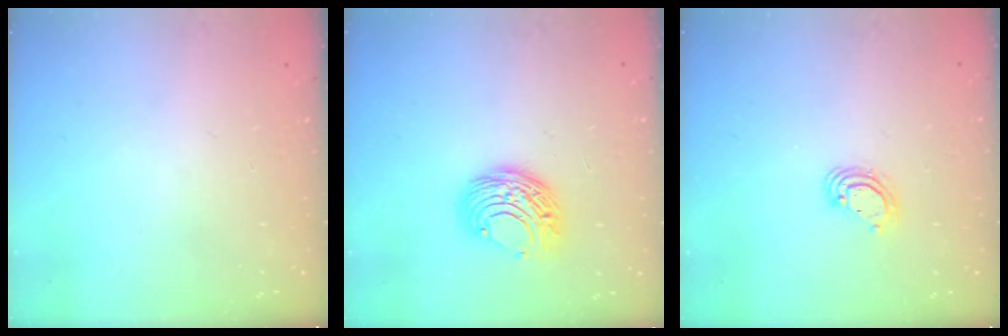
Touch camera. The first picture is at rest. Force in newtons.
{"total": 8.9, "press": 8.9, "slide": 0.5}
{"total": 5.2, "press": 5.2, "slide": 0.3}